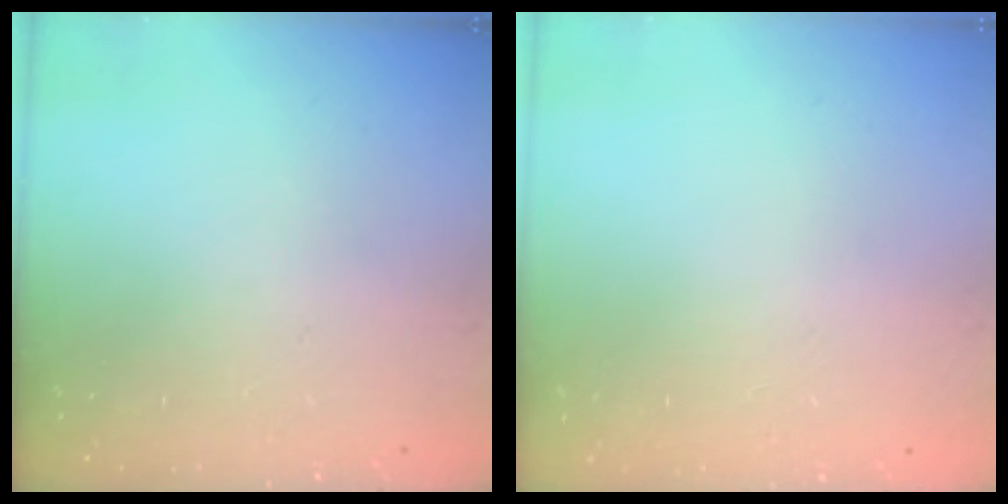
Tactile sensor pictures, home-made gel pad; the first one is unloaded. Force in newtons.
{"total": 0.5, "press": 0.5, "slide": 0.1}